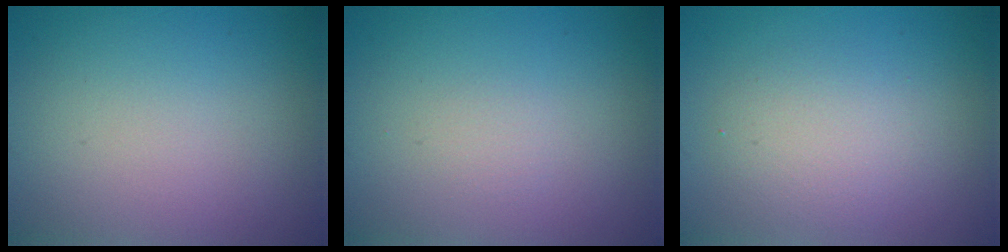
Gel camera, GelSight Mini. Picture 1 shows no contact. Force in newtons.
{"total": 0.5, "press": 0.5, "slide": 0.0}
{"total": 2.6, "press": 2.6, "slide": 0.1}